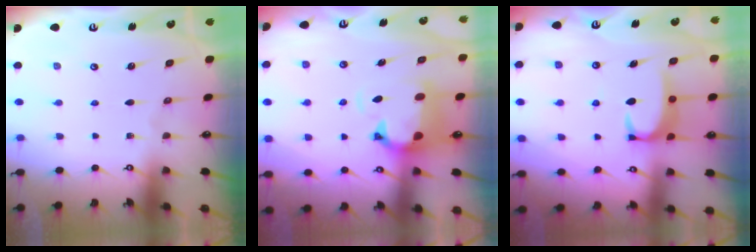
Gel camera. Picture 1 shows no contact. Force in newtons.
{"total": 1.6, "press": 0.9, "slide": 1.4}
{"total": 2.9, "press": 2.9, "slide": 0.3}